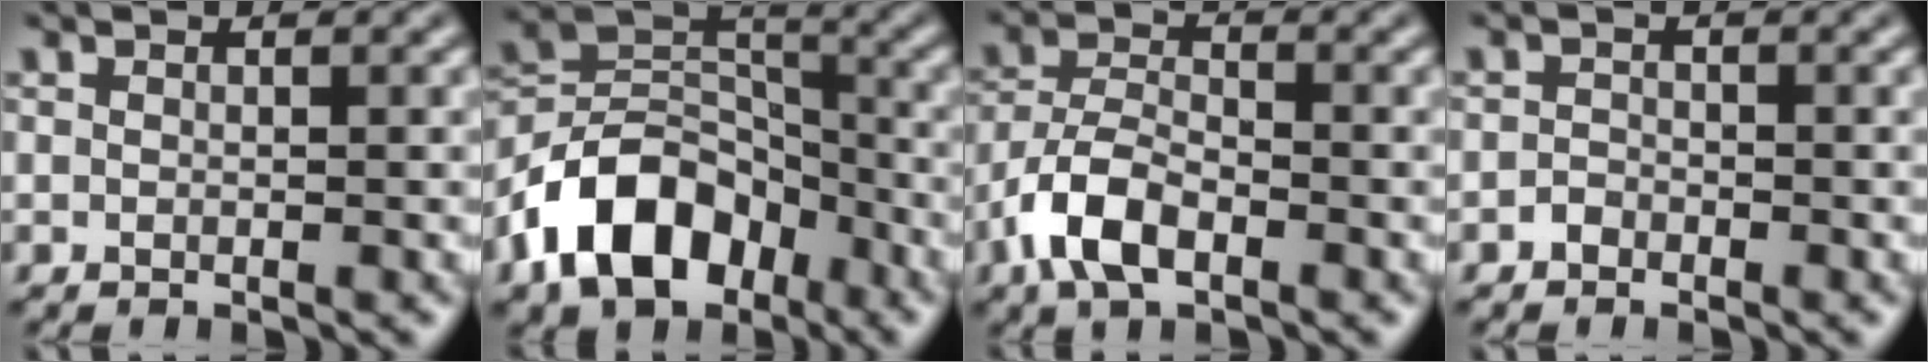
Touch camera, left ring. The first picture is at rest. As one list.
[{"total": 10.0, "force": [-5.5, 6.4, 5.4], "torque": [-0.093, 0.005, -0.114]}, {"total": 5.3, "force": [-2.8, 2.6, 3.6], "torque": [-0.072, 0.001, -0.064]}, {"total": 0.9, "force": [-0.7, 0.6, 0.2], "torque": [-0.001, 0.001, -0.013]}]